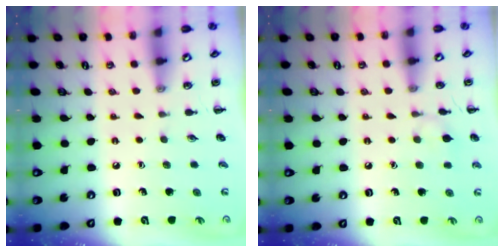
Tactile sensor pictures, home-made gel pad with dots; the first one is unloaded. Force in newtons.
{"total": 5.7, "press": 5.4, "slide": 1.9}